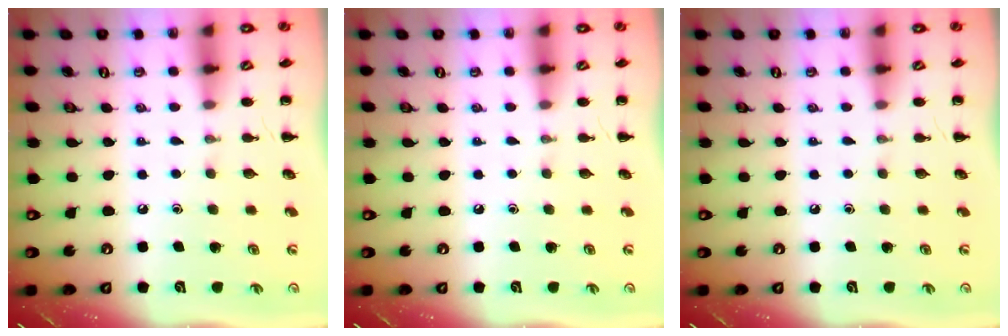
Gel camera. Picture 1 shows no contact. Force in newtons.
{"total": 0.0}
{"total": 0.0}